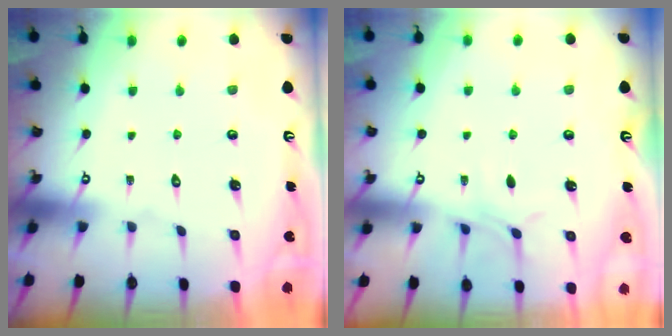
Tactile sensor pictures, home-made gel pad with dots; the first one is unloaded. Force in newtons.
{"total": 5.9, "press": 5.9, "slide": 0.7}